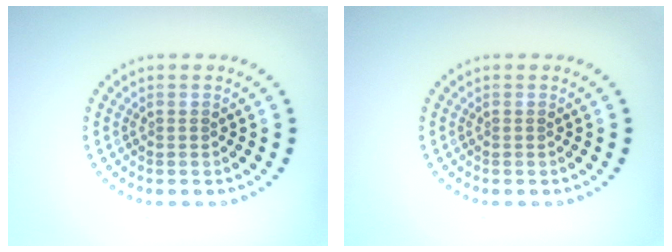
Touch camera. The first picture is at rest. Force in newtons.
{"total": 0.0}